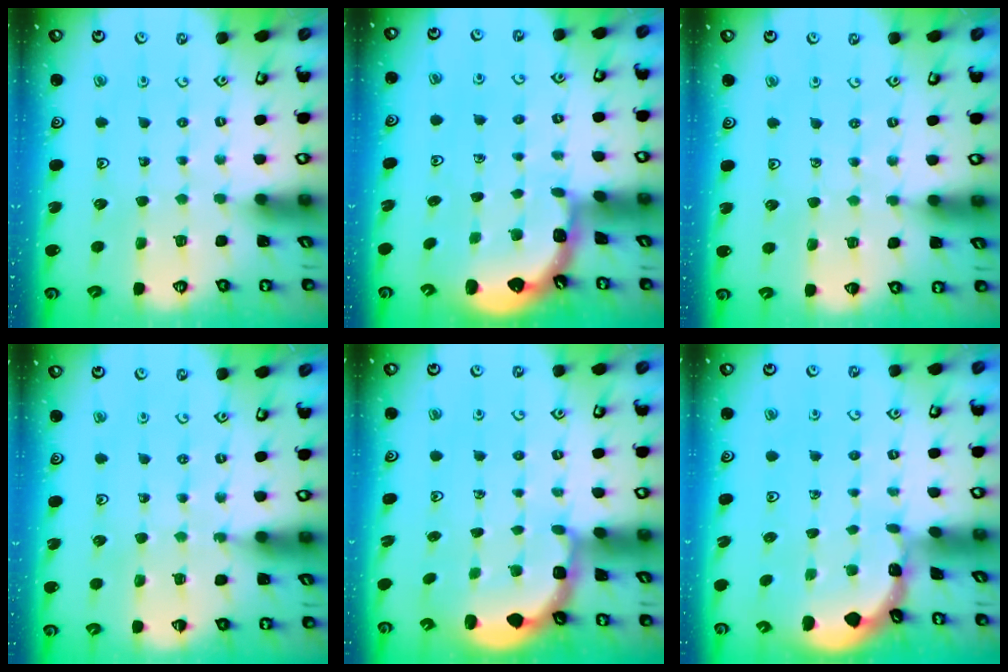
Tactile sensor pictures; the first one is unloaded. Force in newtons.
{"total": 1.4, "press": 1.3, "slide": 0.1}
{"total": 4.4, "press": 4.2, "slide": 1.3}
{"total": 6.7, "press": 6.4, "slide": 1.8}
{"total": 2.7, "press": 2.1, "slide": 1.7}
{"total": 0.8, "press": 0.8, "slide": 0.1}